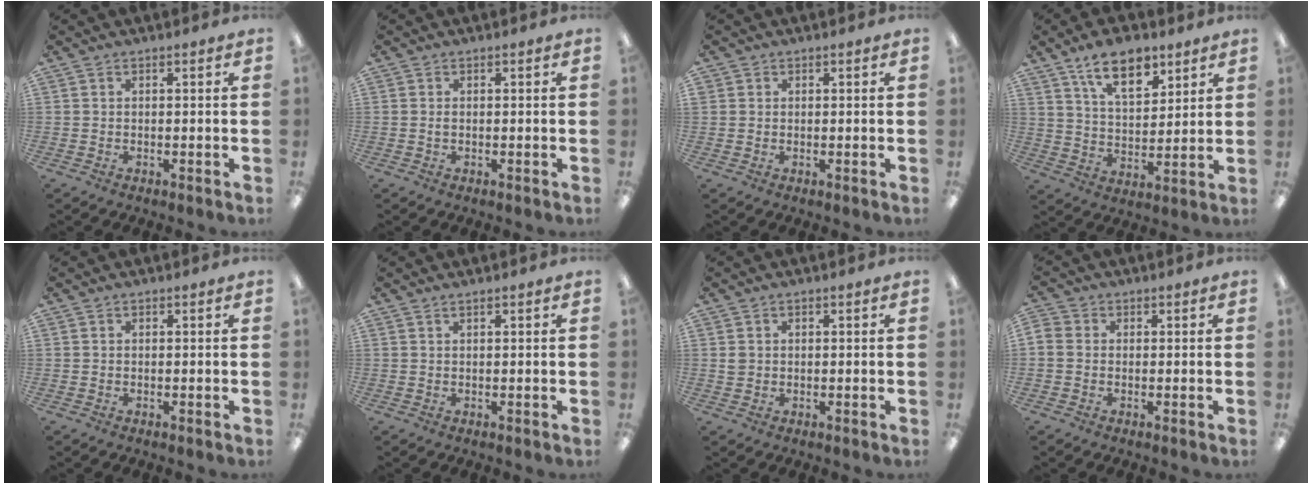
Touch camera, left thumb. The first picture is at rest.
{"total": 0.7, "force": [0.0, 0.2, 0.6], "torque": [-0.014, 0.000, -0.001]}
{"total": 0.8, "force": [0.3, 0.8, 0.0], "torque": [-0.001, 0.002, 0.006]}
{"total": 12.2, "force": [8.2, 5.9, 6.9], "torque": [-0.106, -0.033, 0.146]}
{"total": 0.0}
{"total": 0.7, "force": [0.6, 0.1, 0.3], "torque": [-0.008, 0.001, 0.010]}
{"total": 1.6, "force": [0.3, 1.4, 0.6], "torque": [-0.014, 0.003, 0.005]}
{"total": 2.1, "force": [-0.5, 1.8, 0.8], "torque": [-0.013, 0.008, -0.010]}